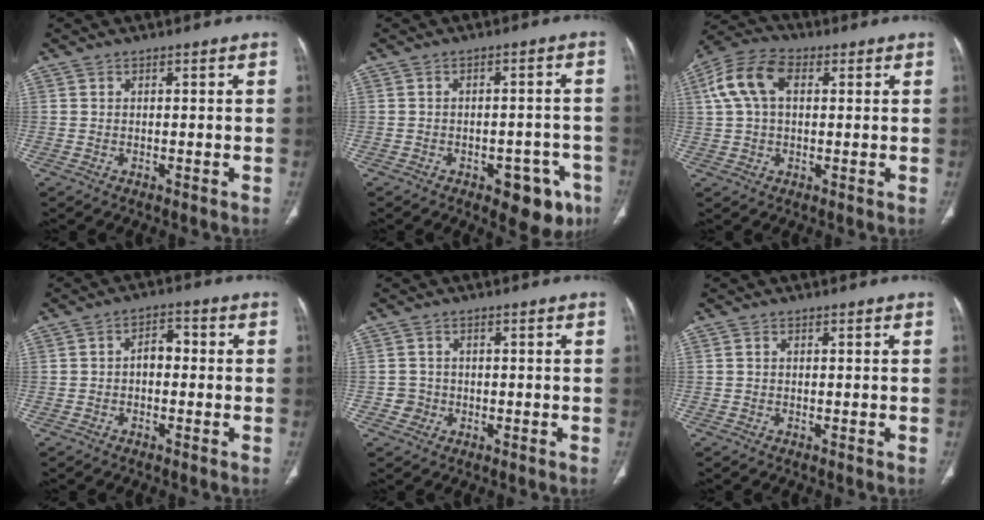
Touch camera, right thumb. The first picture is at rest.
{"total": 9.5, "force": [-5.0, 4.9, 6.4], "torque": [-0.044, 0.027, -0.059]}
{"total": 10.5, "force": [2.7, 6.6, 7.7], "torque": [-0.159, 0.029, 0.044]}
{"total": 3.9, "force": [-0.4, 2.6, 2.9], "torque": [-0.033, 0.019, -0.016]}
{"total": 2.1, "force": [-0.5, 2.0, 0.0], "torque": [0.017, 0.010, -0.011]}
{"total": 0.0}